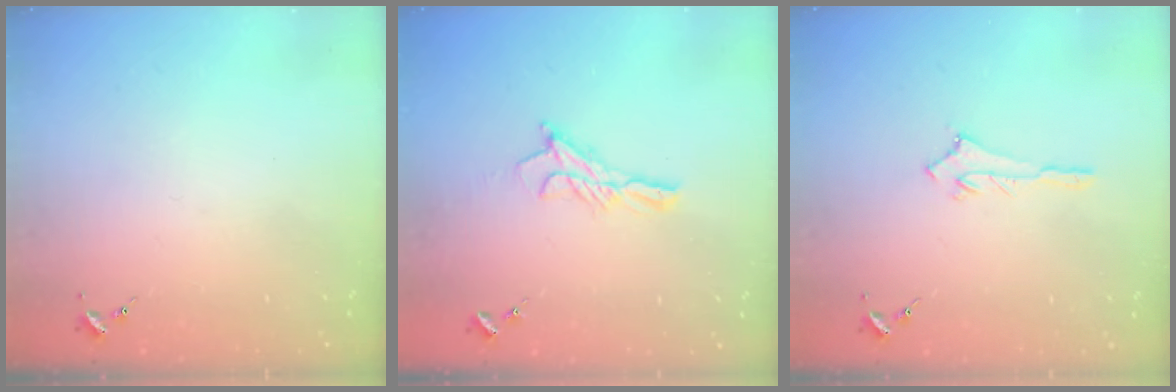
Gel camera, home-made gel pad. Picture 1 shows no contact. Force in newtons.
{"total": 9.9, "press": 9.9, "slide": 0.5}
{"total": 2.6, "press": 2.6, "slide": 0.4}